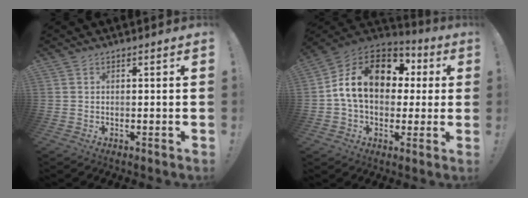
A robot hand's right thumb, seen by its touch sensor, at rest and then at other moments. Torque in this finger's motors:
{"motor_torque": [2.51, 2.49, 1.56, -0.66, 0.37]}